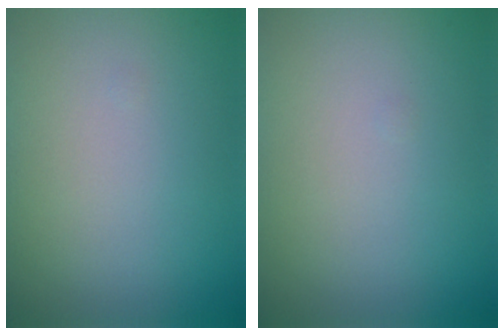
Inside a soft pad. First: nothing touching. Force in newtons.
{"total": 0.0}